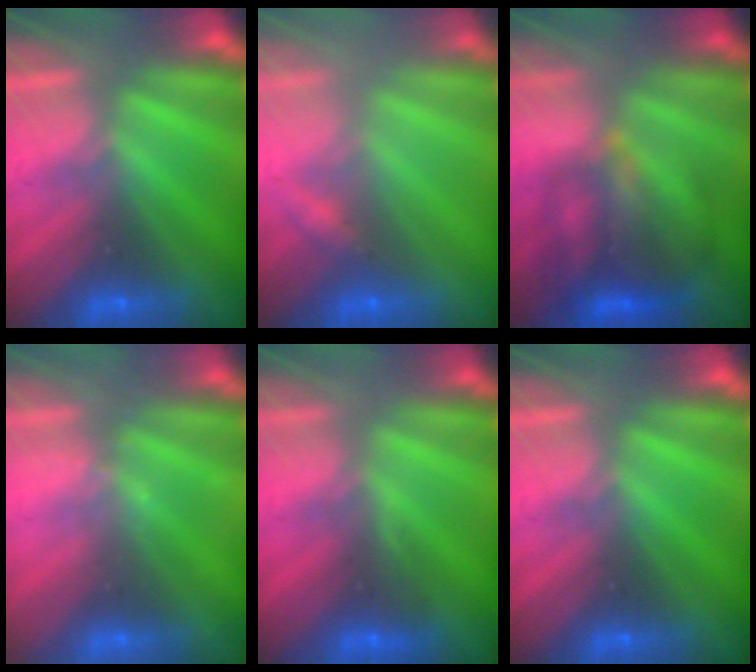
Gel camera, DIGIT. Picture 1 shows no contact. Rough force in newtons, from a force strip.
{"total": 2.4}
{"total": 4.4}
{"total": 2.1}
{"total": 3.1}
{"total": 0.0}